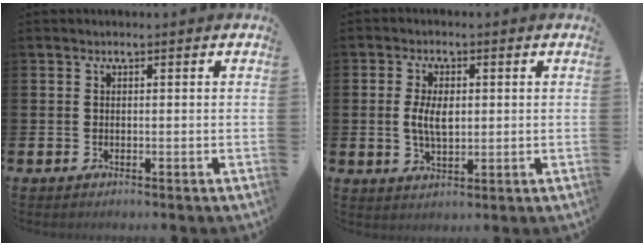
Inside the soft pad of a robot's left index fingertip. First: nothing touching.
{"total": 4.5, "force": [0.6, 2.4, 3.8], "torque": [-0.061, 0.003, 0.005]}